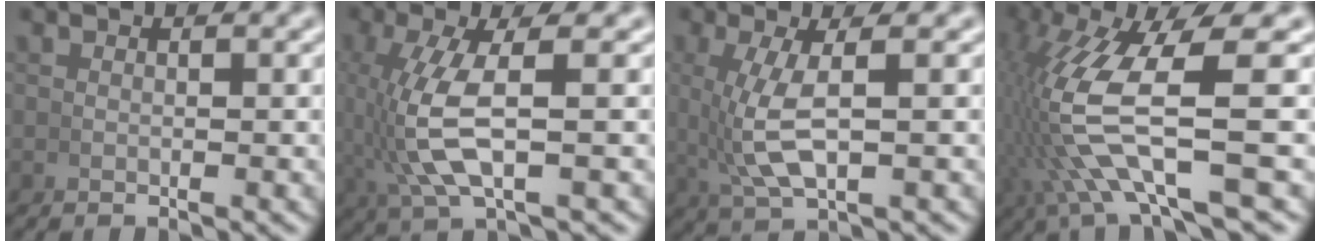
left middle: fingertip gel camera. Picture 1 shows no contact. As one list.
[{"total": 6.2, "force": [-0.1, 1.9, 5.9], "torque": [-0.137, -0.002, 0.009]}, {"total": 5.0, "force": [0.3, 1.5, 4.8], "torque": [-0.095, 0.002, 0.013]}, {"total": 9.8, "force": [0.3, 3.9, 9.0], "torque": [-0.206, -0.012, 0.016]}]